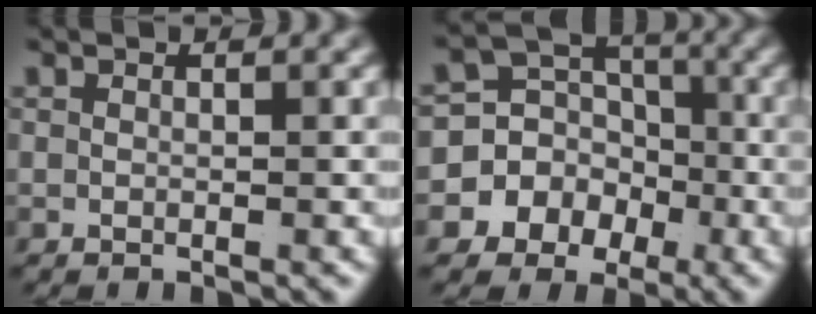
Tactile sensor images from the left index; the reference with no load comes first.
{"total": 12.9, "force": [-2.8, 11.5, 5.0], "torque": [-0.121, -0.047, -0.046]}